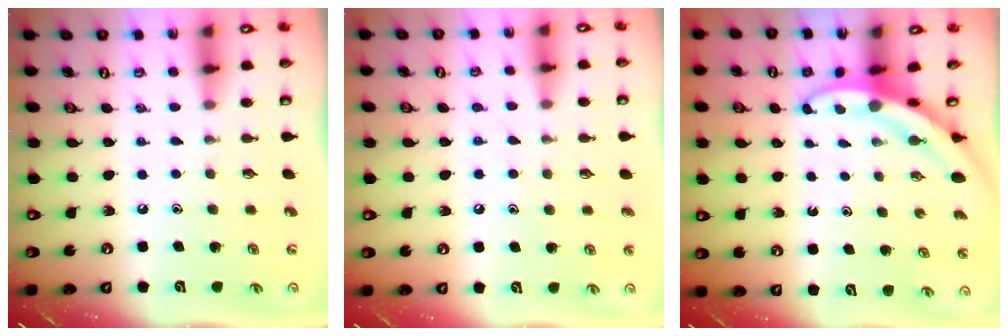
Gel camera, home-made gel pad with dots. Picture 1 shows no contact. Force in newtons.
{"total": 5.3, "press": 5.2, "slide": 0.6}
{"total": 3.1, "press": 3.1, "slide": 0.2}